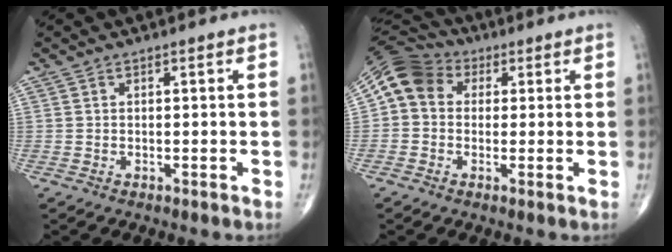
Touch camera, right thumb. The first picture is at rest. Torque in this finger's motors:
{"motor_torque": [0.03, 0.03, 0.14, -0.11, 0.07]}